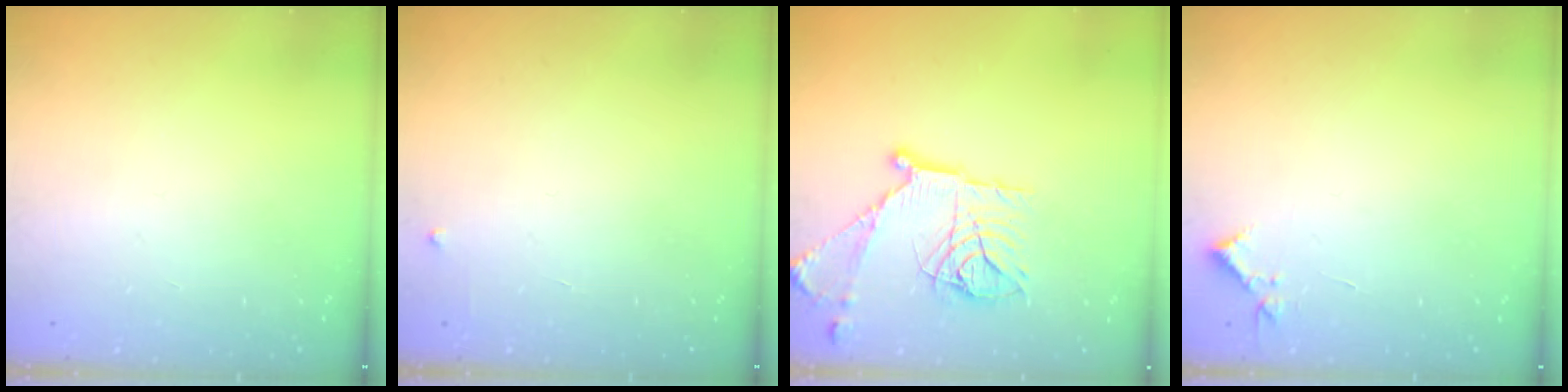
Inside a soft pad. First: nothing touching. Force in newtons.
{"total": 2.3, "press": 2.3, "slide": 0.3}
{"total": 18.2, "press": 18.2, "slide": 1.2}
{"total": 3.6, "press": 3.6, "slide": 0.5}